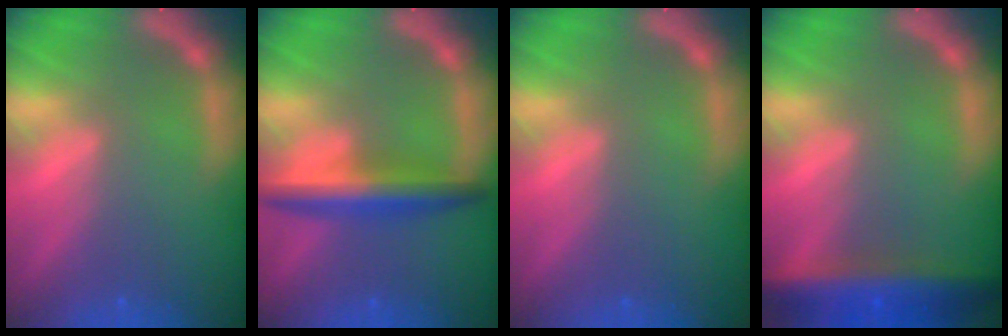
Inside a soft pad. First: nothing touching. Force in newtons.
{"total": 5.0}
{"total": 0.0}
{"total": 7.5}